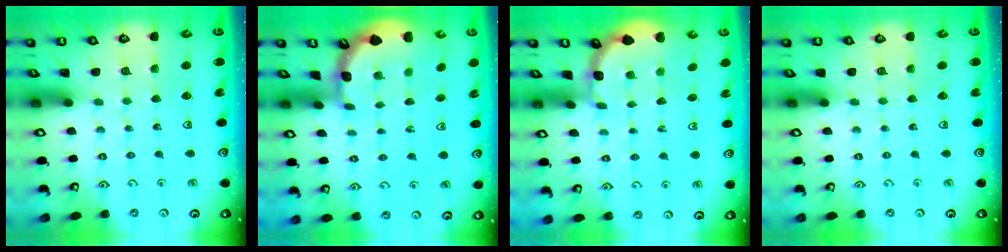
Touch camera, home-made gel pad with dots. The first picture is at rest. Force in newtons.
{"total": 1.8, "press": 1.8, "slide": 0.1}
{"total": 1.7, "press": 1.7, "slide": 0.1}
{"total": 0.0}